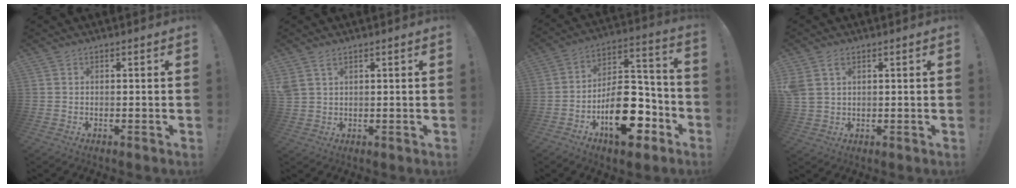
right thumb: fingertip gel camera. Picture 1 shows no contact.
{"total": 3.1, "force": [1.9, 1.6, 1.9], "torque": [-0.031, -0.007, 0.036]}
{"total": 21.1, "force": [-9.1, 11.6, 15.1], "torque": [-0.225, 0.067, -0.137]}
{"total": 4.3, "force": [2.2, 2.8, 2.5], "torque": [-0.036, -0.009, 0.043]}